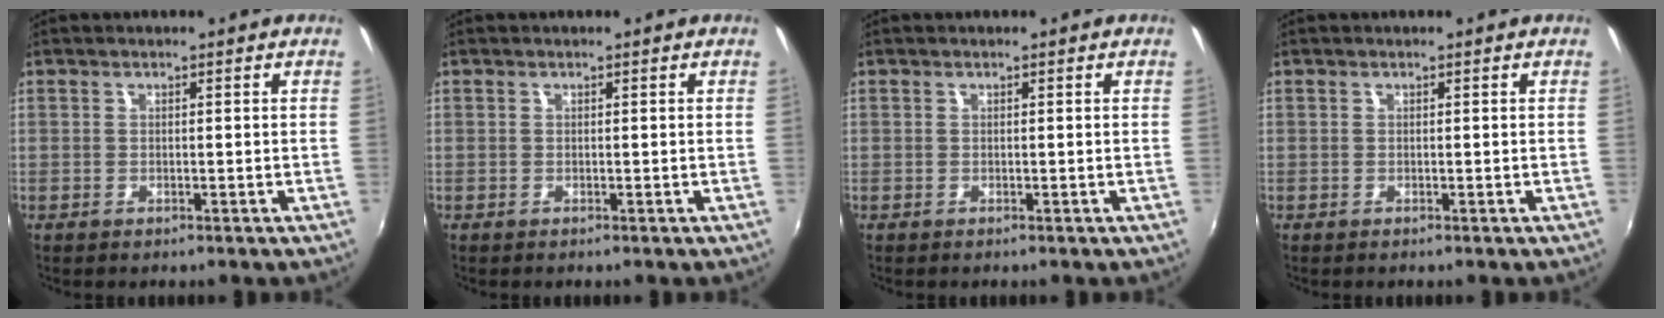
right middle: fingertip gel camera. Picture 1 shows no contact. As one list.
[{"total": 0.0}, {"total": 0.0}, {"total": 0.0}]